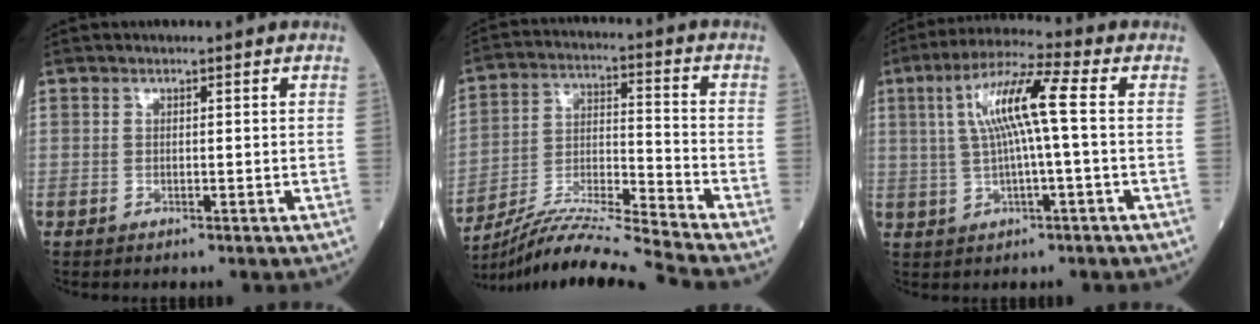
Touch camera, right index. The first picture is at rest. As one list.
[{"total": 14.3, "force": [-13.3, -3.3, 4.1], "torque": [-0.073, 0.007, -0.240]}, {"total": 9.6, "force": [1.3, 0.3, 9.5], "torque": [-0.182, 0.020, 0.025]}]